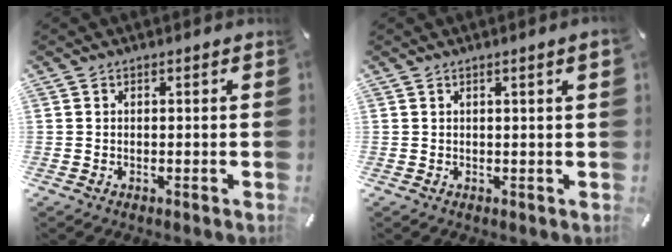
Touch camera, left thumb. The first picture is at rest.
{"total": 1.7, "force": [0.7, 0.0, 1.6], "torque": [-0.029, -0.001, 0.011]}